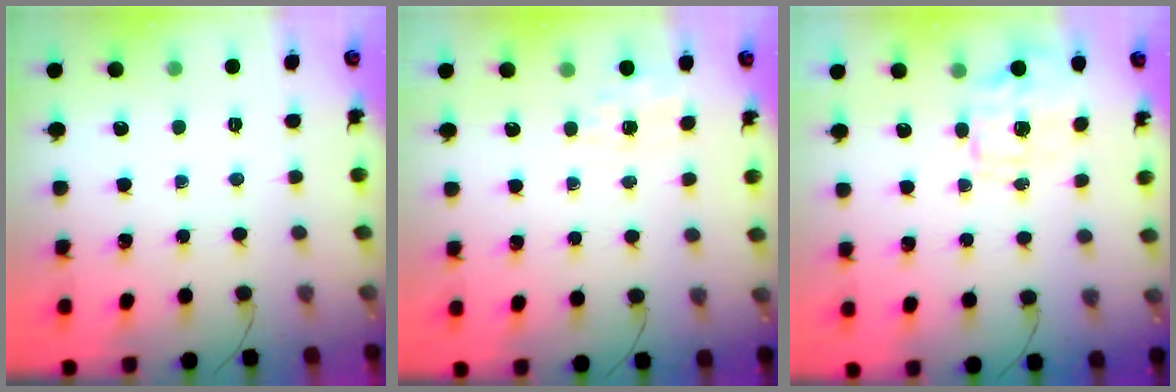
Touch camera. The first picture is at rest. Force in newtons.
{"total": 1.5, "press": 1.1, "slide": 1.1}
{"total": 7.4, "press": 7.2, "slide": 1.5}